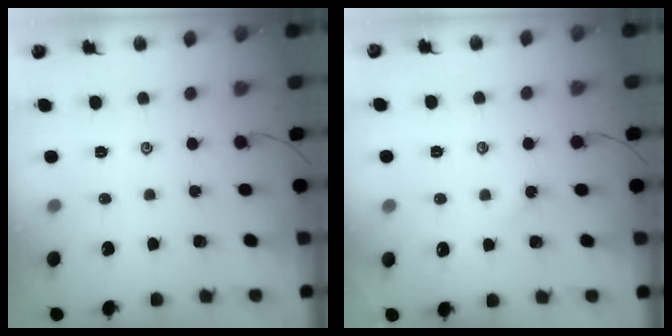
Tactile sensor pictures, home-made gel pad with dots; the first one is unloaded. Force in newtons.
{"total": 1.9, "press": 1.9, "slide": 0.3}